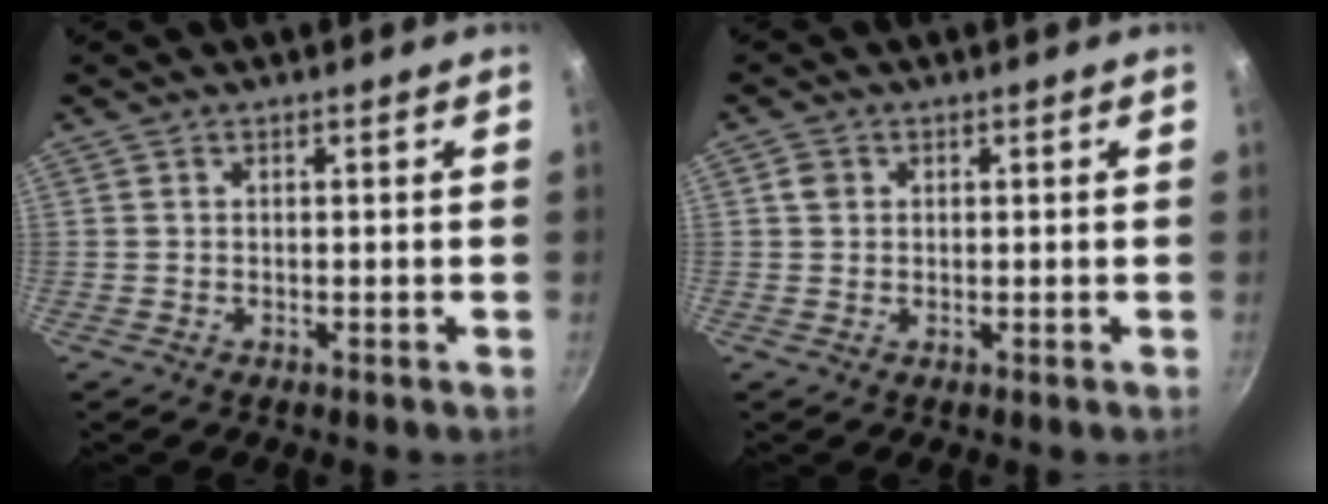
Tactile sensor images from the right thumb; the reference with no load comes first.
{"total": 2.0, "force": [0.5, 1.7, 0.8], "torque": [-0.007, 0.005, 0.006]}